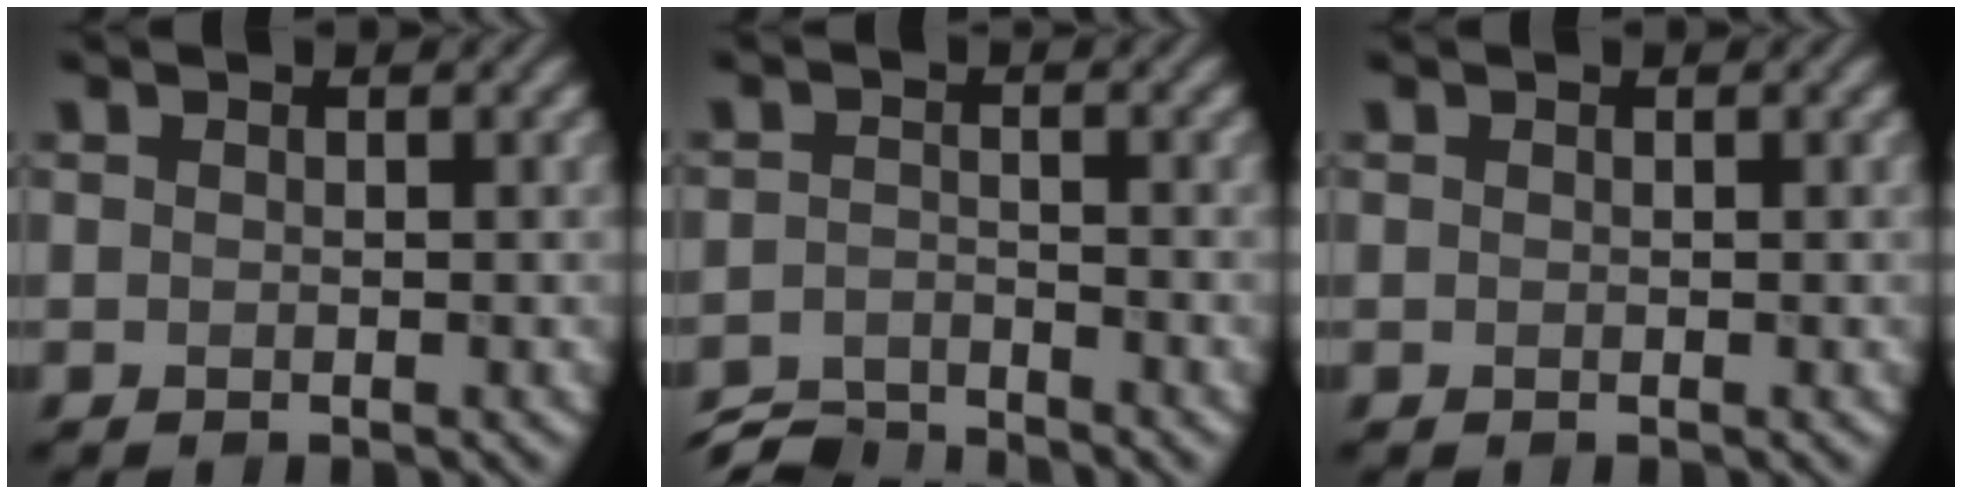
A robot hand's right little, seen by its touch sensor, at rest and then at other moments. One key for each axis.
{"total": 4.1, "fx": -3.9, "fy": 0.6, "fz": 0.9, "tx": -0.017, "ty": -0.007, "tz": -0.080}
{"total": 0.0}